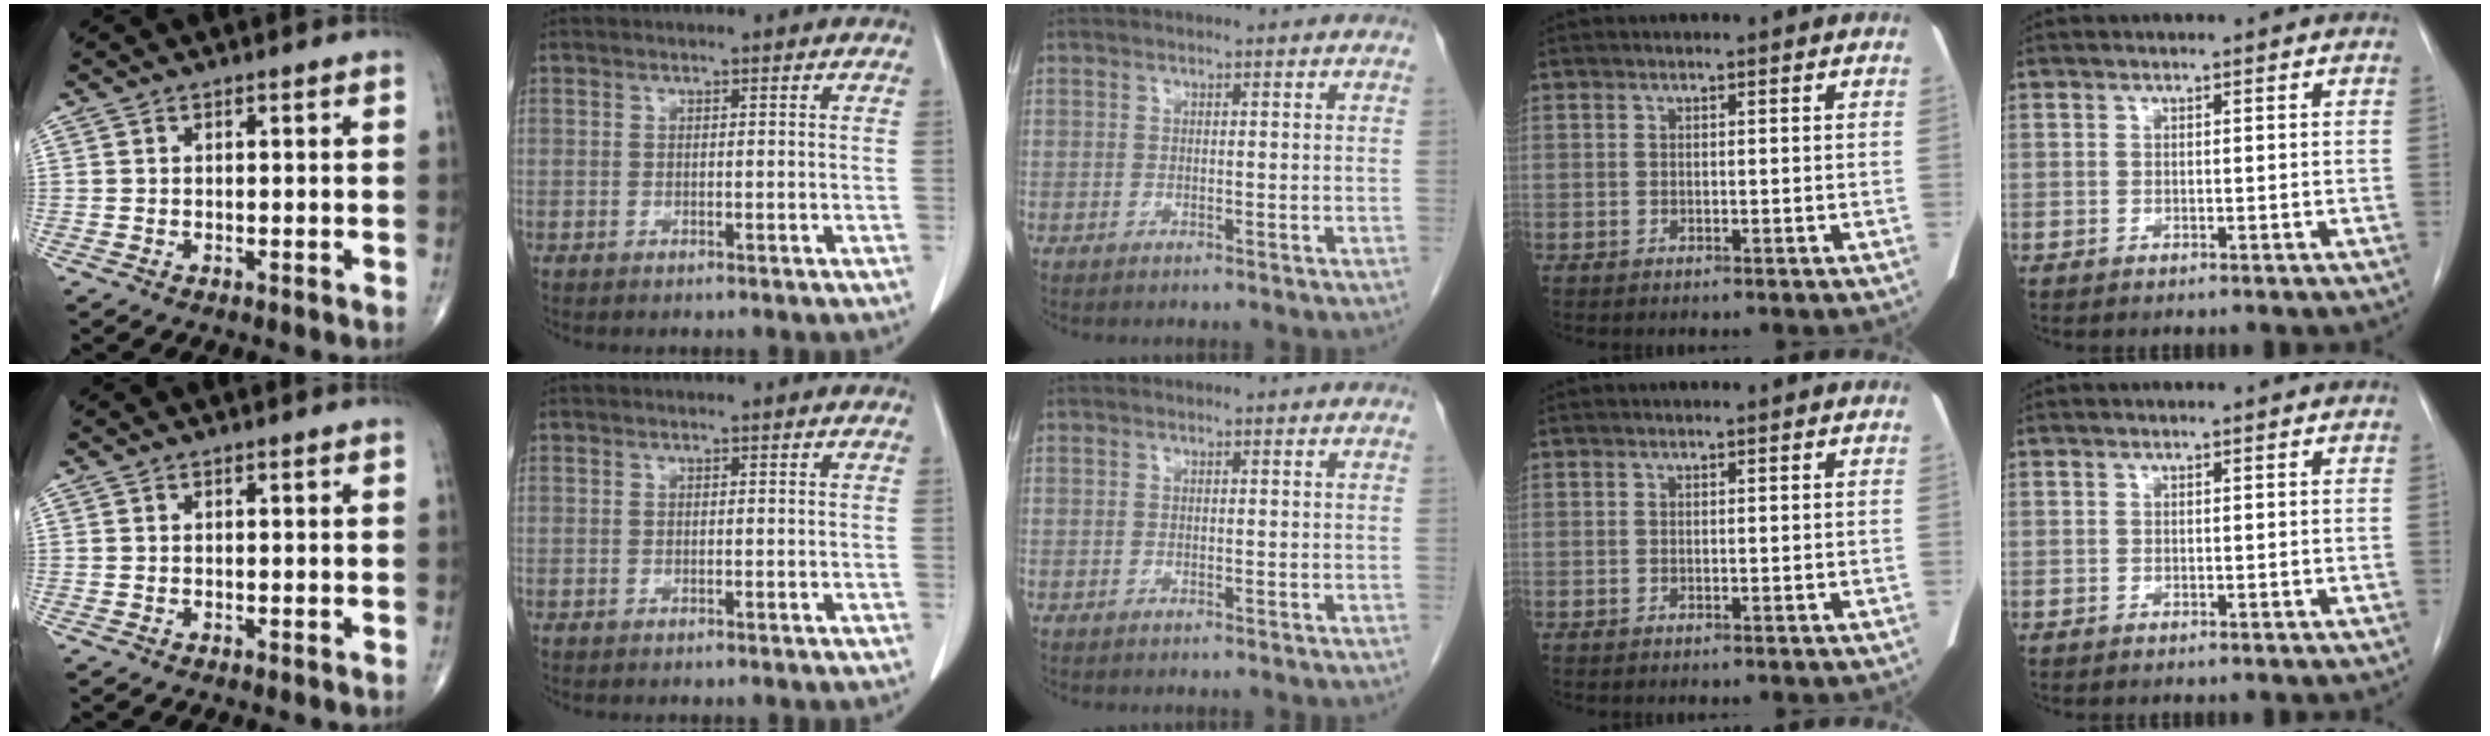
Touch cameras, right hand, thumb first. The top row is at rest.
{}